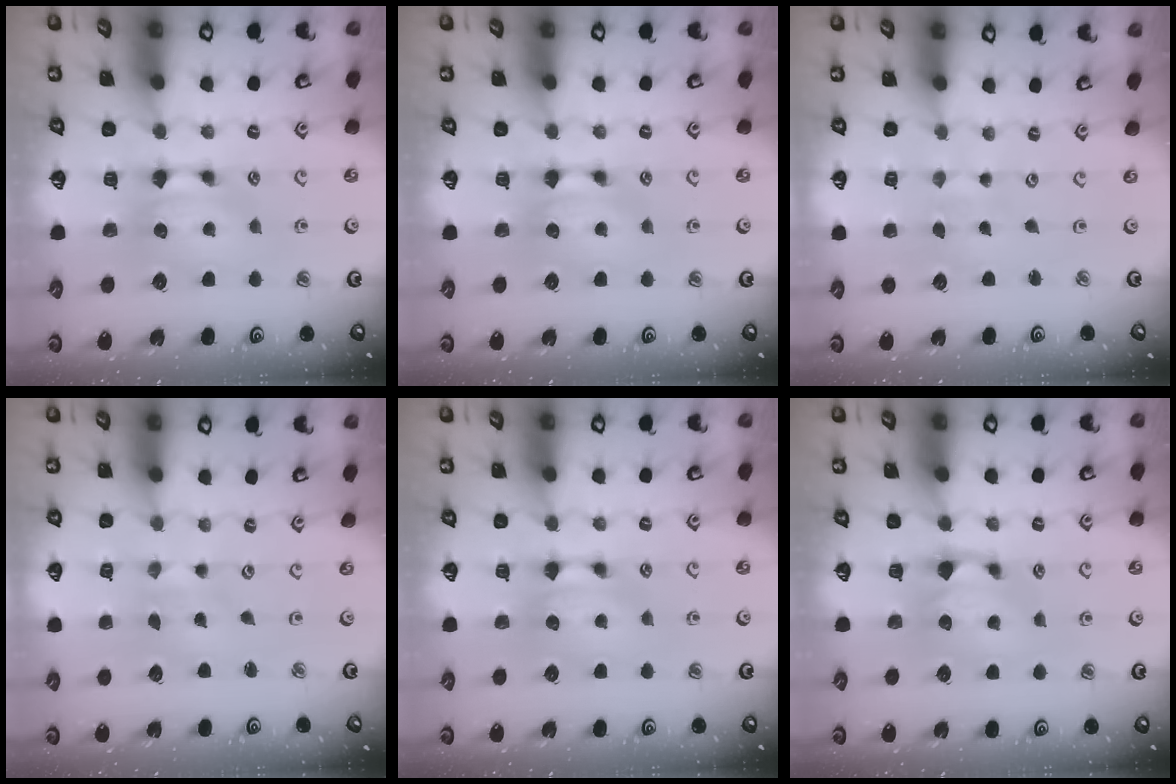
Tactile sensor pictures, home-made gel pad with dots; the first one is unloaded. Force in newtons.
{"total": 0.0}
{"total": 5.4, "press": 5.4, "slide": 0.2}
{"total": 5.1, "press": 5.1, "slide": 0.4}
{"total": 0.0}
{"total": 1.3, "press": 0.7, "slide": 1.0}